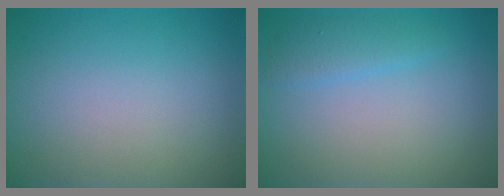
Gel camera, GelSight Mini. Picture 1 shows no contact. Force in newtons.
{"total": 1.7, "press": 1.7, "slide": 0.2}